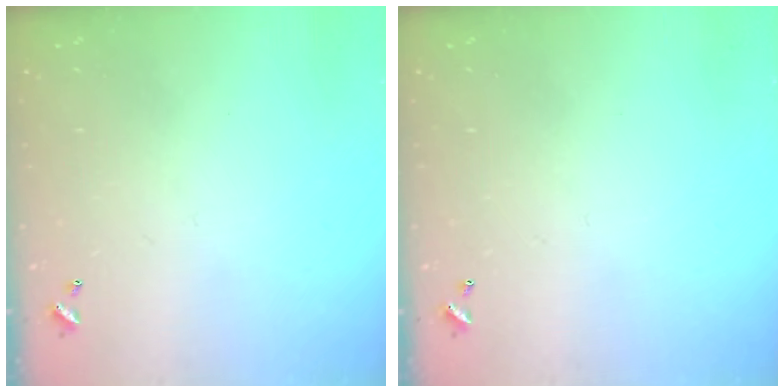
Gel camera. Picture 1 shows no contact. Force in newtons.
{"total": 0.0}